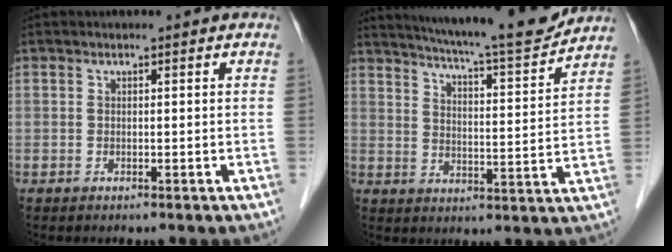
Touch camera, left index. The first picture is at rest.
{"total": 16.4, "force": [14.9, 0.3, 6.7], "torque": [-0.111, -0.019, 0.209]}